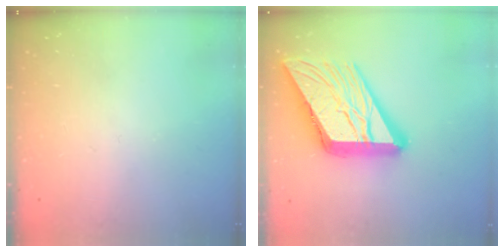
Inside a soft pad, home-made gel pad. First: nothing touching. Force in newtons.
{"total": 24.2, "press": 24.1, "slide": 2.8}